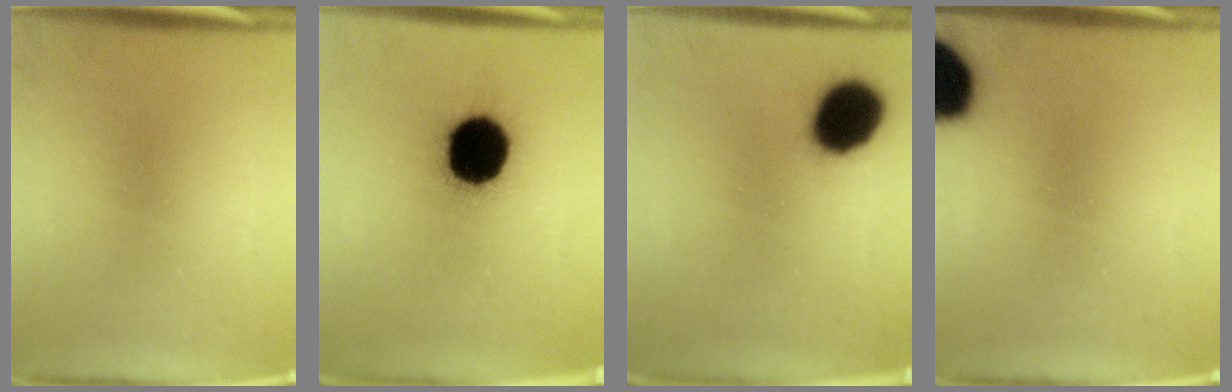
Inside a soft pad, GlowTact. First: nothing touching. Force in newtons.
{"total": 18.4}
{"total": 12.9}
{"total": 17.2}